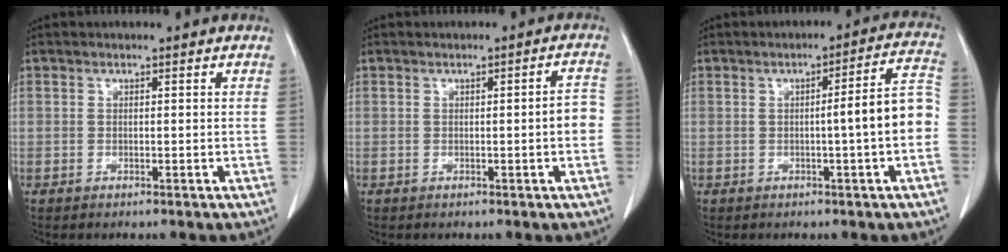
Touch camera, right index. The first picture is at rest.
{"total": 3.0, "force": [-0.4, 0.3, 3.0], "torque": [-0.032, 0.003, -0.008]}
{"total": 8.0, "force": [-1.3, -0.4, 7.9], "torque": [-0.099, 0.020, -0.021]}